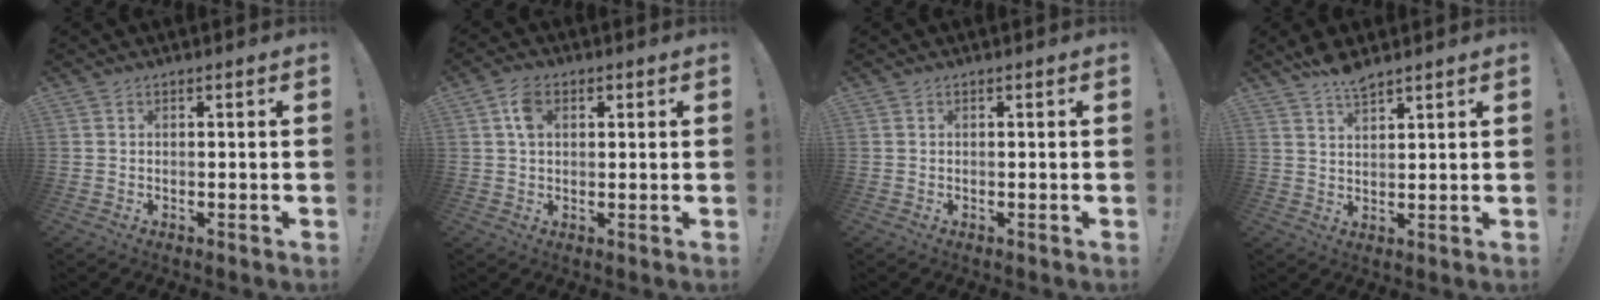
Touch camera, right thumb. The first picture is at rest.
{"total": 6.0, "force": [1.9, 3.8, 4.2], "torque": [-0.073, 0.006, 0.035]}
{"total": 0.0}
{"total": 5.5, "force": [4.7, 1.6, 2.5], "torque": [-0.040, -0.030, 0.083]}